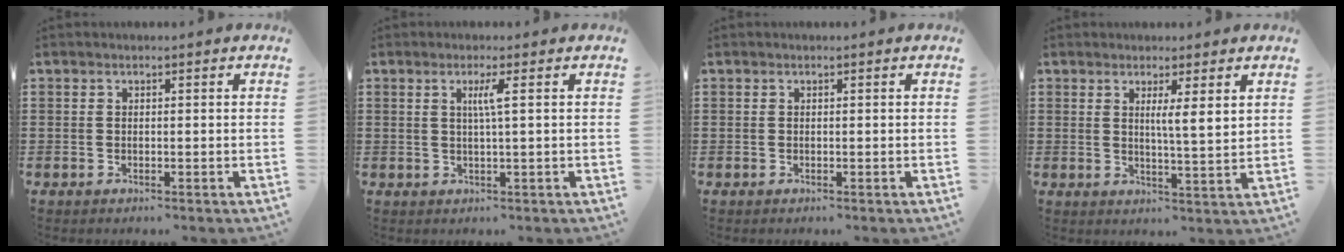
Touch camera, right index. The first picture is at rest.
{"total": 2.6, "force": [0.6, -0.3, 2.6], "torque": [-0.051, -0.003, 0.005]}
{"total": 0.0}
{"total": 3.6, "force": [1.6, -0.2, 3.2], "torque": [-0.060, -0.009, 0.023]}